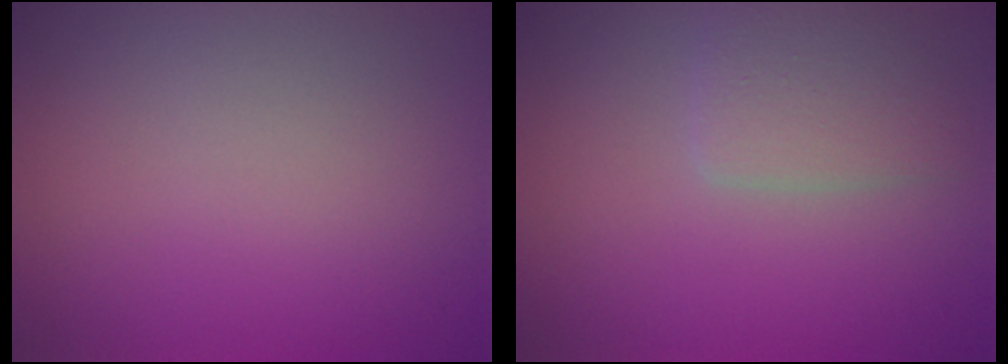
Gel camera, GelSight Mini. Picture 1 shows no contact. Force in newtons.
{"total": 2.8, "press": 2.8, "slide": 0.0}